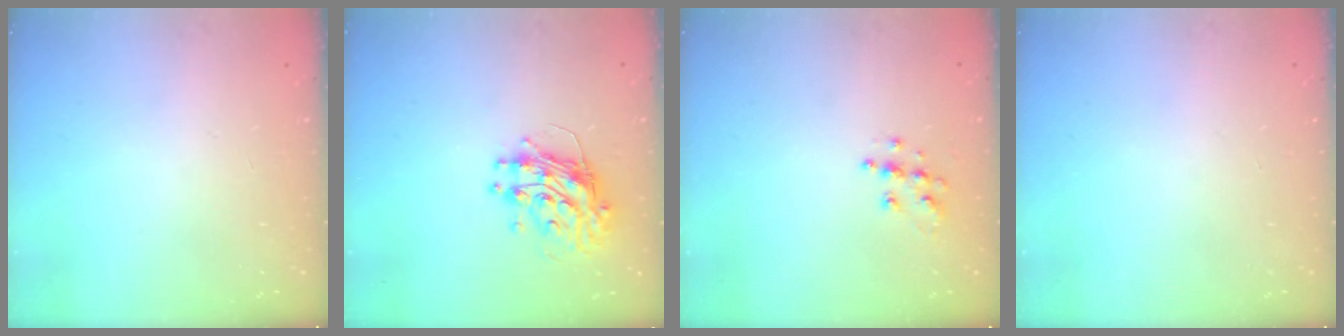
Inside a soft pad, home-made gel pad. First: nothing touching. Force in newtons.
{"total": 11.4, "press": 11.3, "slide": 1.1}
{"total": 7.7, "press": 7.7, "slide": 0.3}
{"total": 0.0}